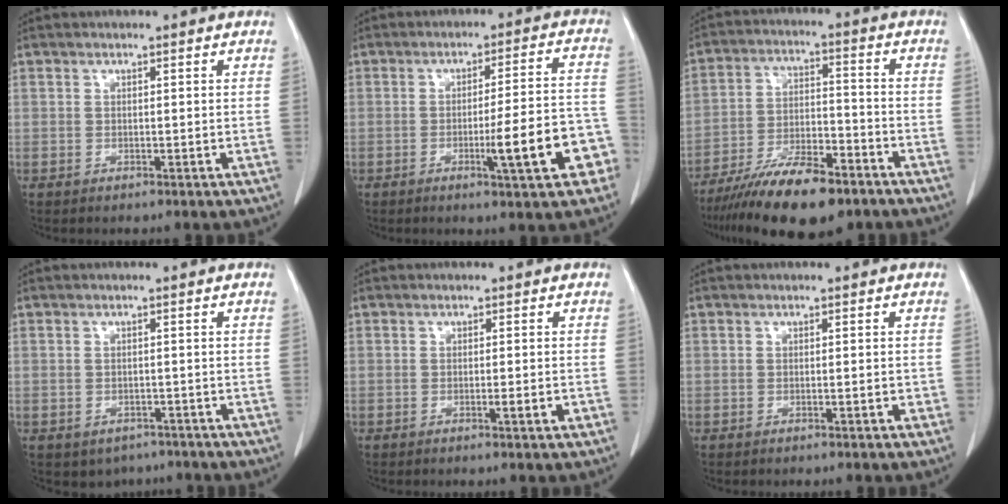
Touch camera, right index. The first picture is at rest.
{"total": 10.7, "force": [-4.1, 1.3, 9.8], "torque": [-0.130, 0.018, -0.049]}
{"total": 15.0, "force": [-10.9, 3.9, 9.5], "torque": [-0.174, -0.012, -0.188]}
{"total": 1.7, "force": [-1.1, 1.1, 0.5], "torque": [-0.012, 0.000, -0.006]}
{"total": 1.9, "force": [-0.8, -0.1, 1.7], "torque": [-0.030, -0.004, -0.010]}
{"total": 1.0, "force": [-0.4, 0.2, 0.9], "torque": [-0.017, 0.001, -0.002]}